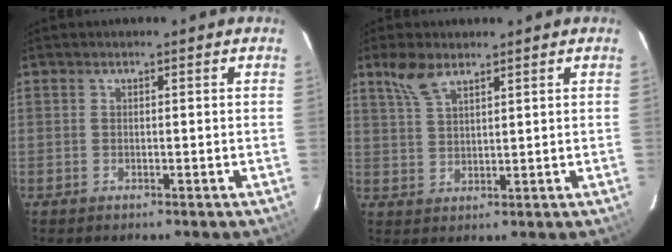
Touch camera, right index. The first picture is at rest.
{"total": 5.1, "force": [3.7, 2.0, 3.0], "torque": [-0.061, 0.007, 0.076]}